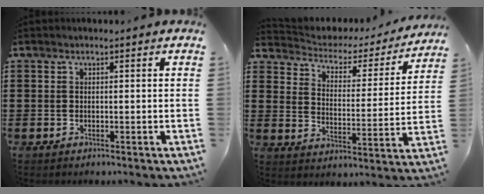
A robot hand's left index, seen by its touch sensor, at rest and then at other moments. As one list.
[{"total": 2.9, "force": [2.4, 1.4, 0.5], "torque": [-0.029, -0.019, 0.034]}]